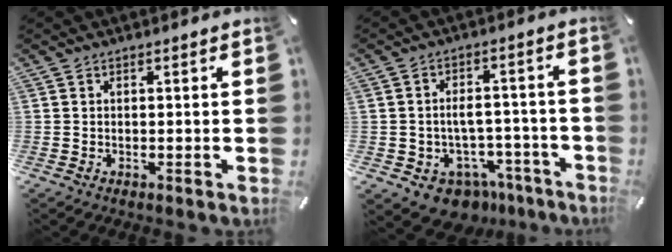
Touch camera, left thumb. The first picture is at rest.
{"total": 7.3, "force": [-2.9, 6.2, 2.7], "torque": [-0.047, 0.016, -0.042]}